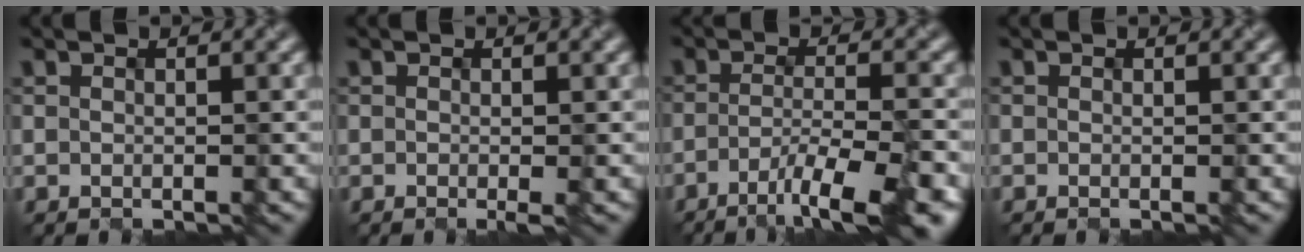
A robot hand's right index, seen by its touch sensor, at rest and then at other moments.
{"total": 0.7, "force": [-0.2, 0.0, 0.6], "torque": [-0.012, -0.004, -0.001]}
{"total": 6.5, "force": [-3.7, 1.1, 5.2], "torque": [-0.073, 0.000, -0.061]}
{"total": 0.0}